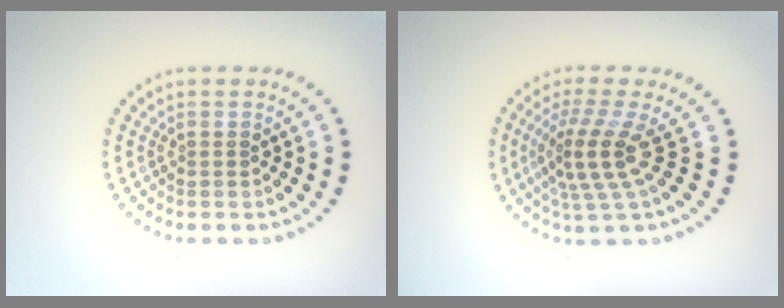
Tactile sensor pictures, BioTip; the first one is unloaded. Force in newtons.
{"total": 4.1, "press": 2.8, "slide": 3.0}